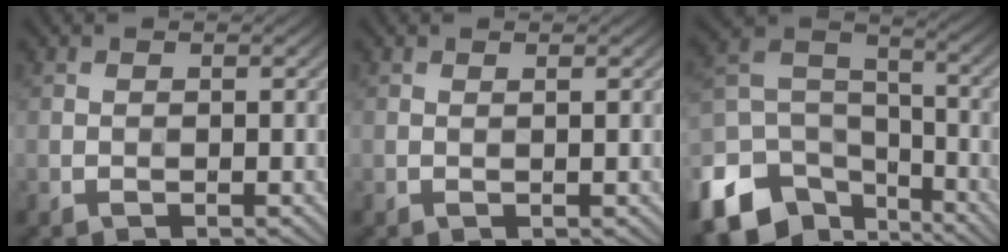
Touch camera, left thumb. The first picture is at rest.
{"total": 0.8, "force": [0.6, -0.1, 0.4], "torque": [-0.004, 0.004, 0.005]}
{"total": 14.2, "force": [-7.9, 9.3, 7.3], "torque": [-0.215, -0.035, -0.137]}